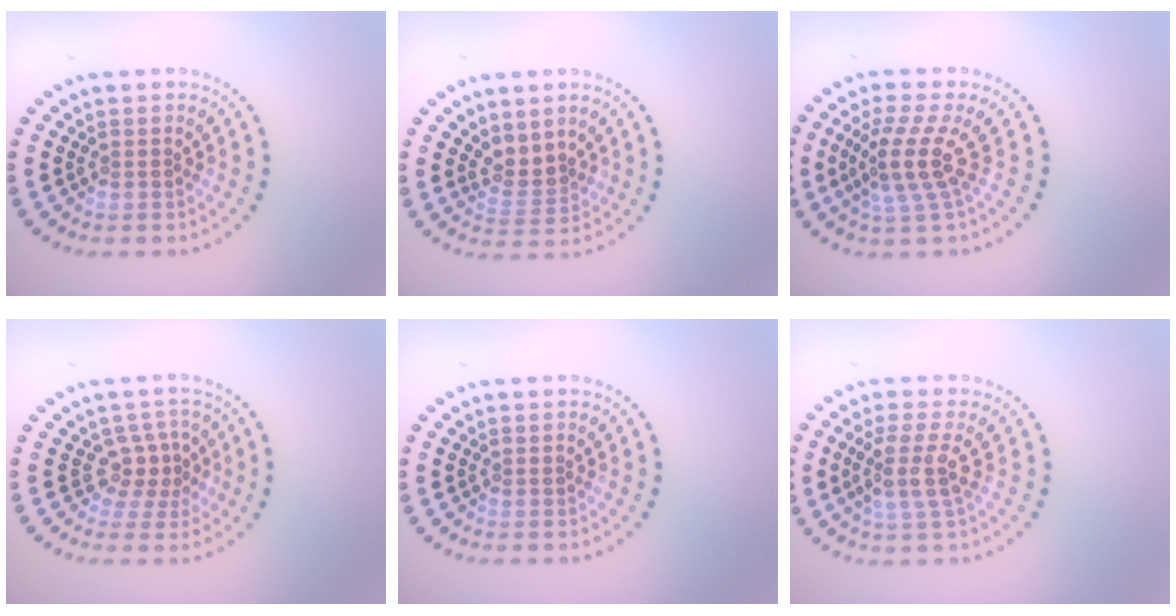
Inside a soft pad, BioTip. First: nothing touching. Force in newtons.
{"total": 2.2, "press": 1.9, "slide": 1.3}
{"total": 3.8, "press": 2.7, "slide": 2.6}
{"total": 2.5, "press": 1.7, "slide": 1.8}
{"total": 0.0}
{"total": 3.3, "press": 2.6, "slide": 2.1}